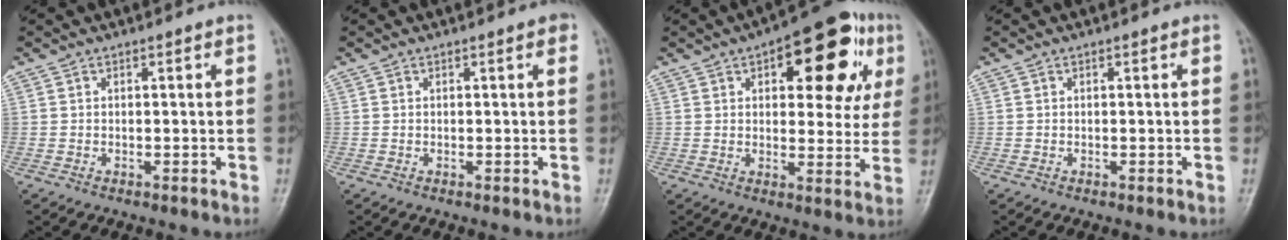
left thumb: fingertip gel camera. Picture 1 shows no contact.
{"total": 1.0, "force": [0.4, 0.4, 0.8], "torque": [-0.008, 0.001, 0.002]}
{"total": 18.6, "force": [7.2, 8.6, 14.8], "torque": [-0.140, 0.003, 0.087]}
{"total": 0.0}